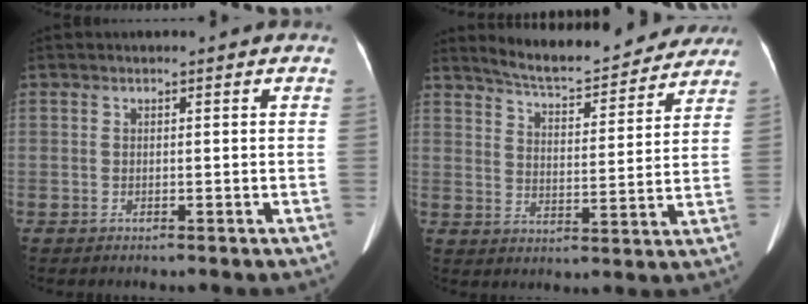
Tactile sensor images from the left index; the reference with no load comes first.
{"total": 15.8, "force": [14.7, 3.2, 4.8], "torque": [-0.066, -0.003, 0.198]}